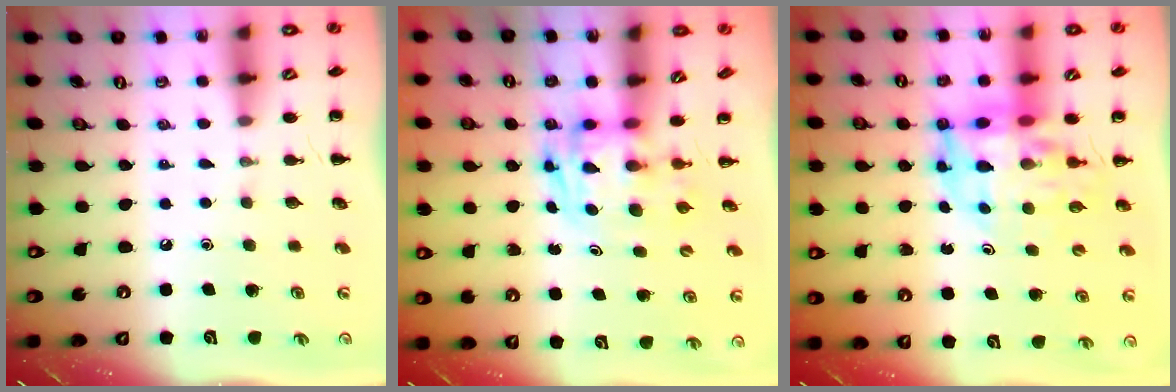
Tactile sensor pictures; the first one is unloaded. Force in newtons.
{"total": 2.8, "press": 2.8, "slide": 0.5}
{"total": 11.6, "press": 11.0, "slide": 3.7}